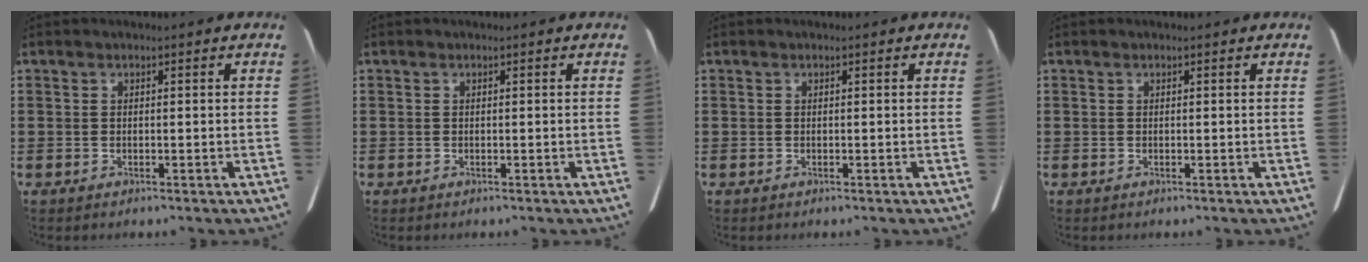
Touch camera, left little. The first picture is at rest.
{"total": 0.0}
{"total": 0.0}
{"total": 0.0}